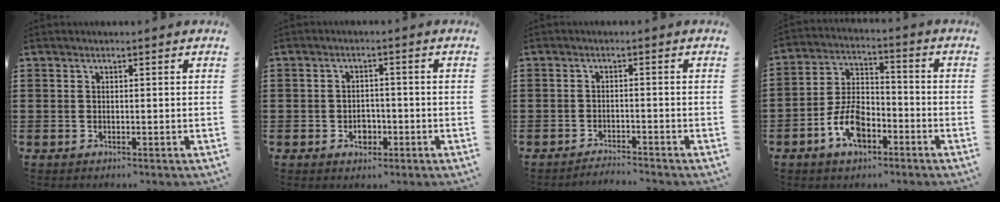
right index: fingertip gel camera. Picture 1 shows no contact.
{"total": 2.9, "force": [-1.1, 2.2, 1.6], "torque": [-0.024, -0.001, -0.023]}
{"total": 1.9, "force": [-1.9, -0.1, 0.1], "torque": [-0.006, 0.003, -0.040]}
{"total": 8.0, "force": [-3.8, 4.7, 5.3], "torque": [-0.122, 0.010, -0.074]}